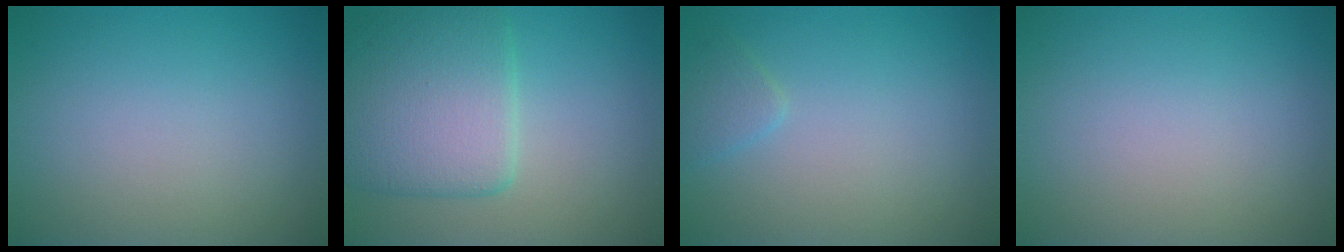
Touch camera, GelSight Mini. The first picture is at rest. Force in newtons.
{"total": 6.3, "press": 6.3, "slide": 0.5}
{"total": 1.2, "press": 1.2, "slide": 0.1}
{"total": 0.0}